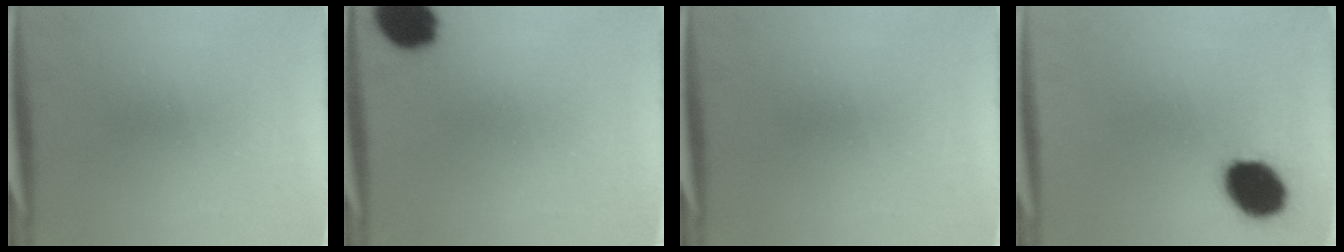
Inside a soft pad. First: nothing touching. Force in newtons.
{"total": 10.7}
{"total": 0.0}
{"total": 13.3}